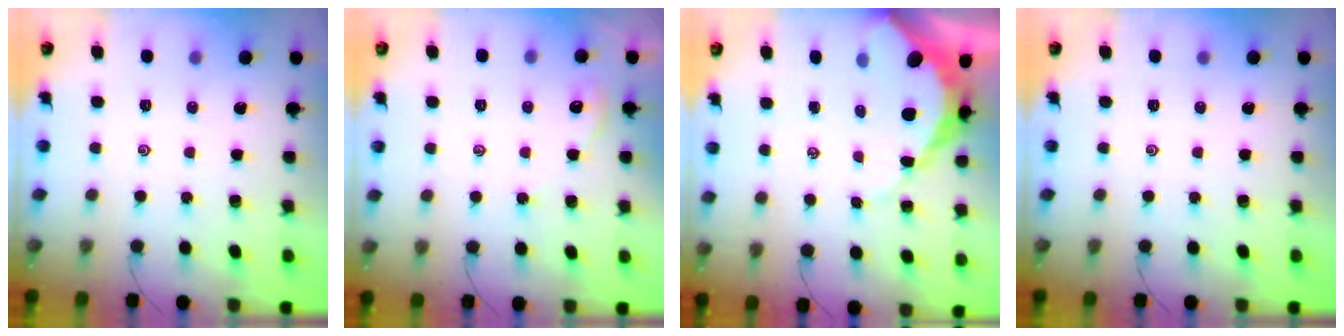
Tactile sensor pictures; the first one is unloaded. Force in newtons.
{"total": 2.8, "press": 2.7, "slide": 0.4}
{"total": 9.6, "press": 9.5, "slide": 0.9}
{"total": 0.0}